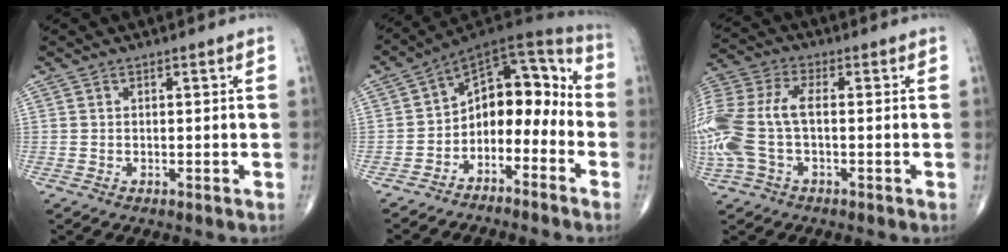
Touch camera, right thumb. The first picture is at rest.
{"total": 13.0, "force": [-4.6, 8.5, 8.8], "torque": [-0.077, 0.095, -0.086]}
{"total": 15.8, "force": [-1.5, 8.4, 13.3], "torque": [-0.339, 0.023, -0.028]}